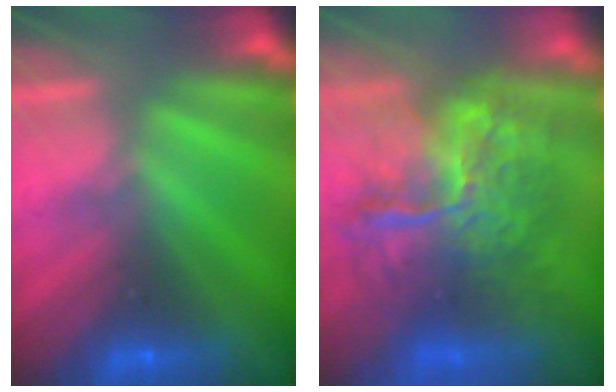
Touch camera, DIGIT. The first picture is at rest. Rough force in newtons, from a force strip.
{"total": 11.2}